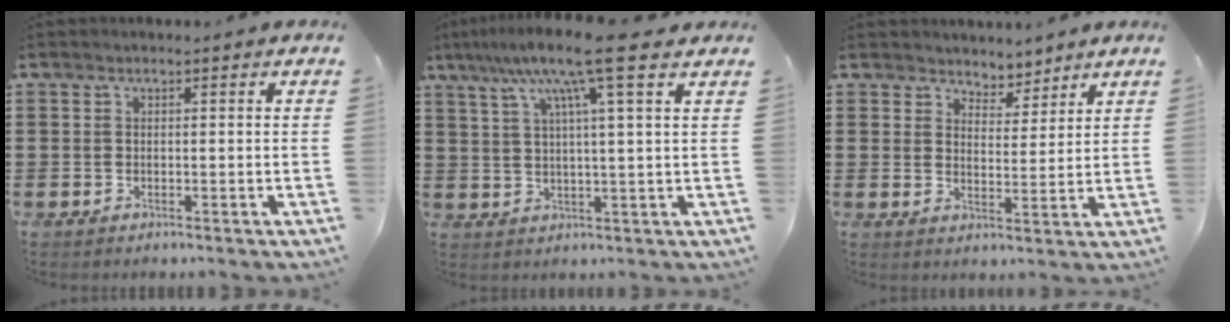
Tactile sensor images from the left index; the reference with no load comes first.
{"total": 9.8, "force": [5.9, 0.1, 7.8], "torque": [-0.160, -0.007, 0.096]}
{"total": 3.8, "force": [3.6, 1.3, -0.4], "torque": [-0.011, -0.008, 0.066]}